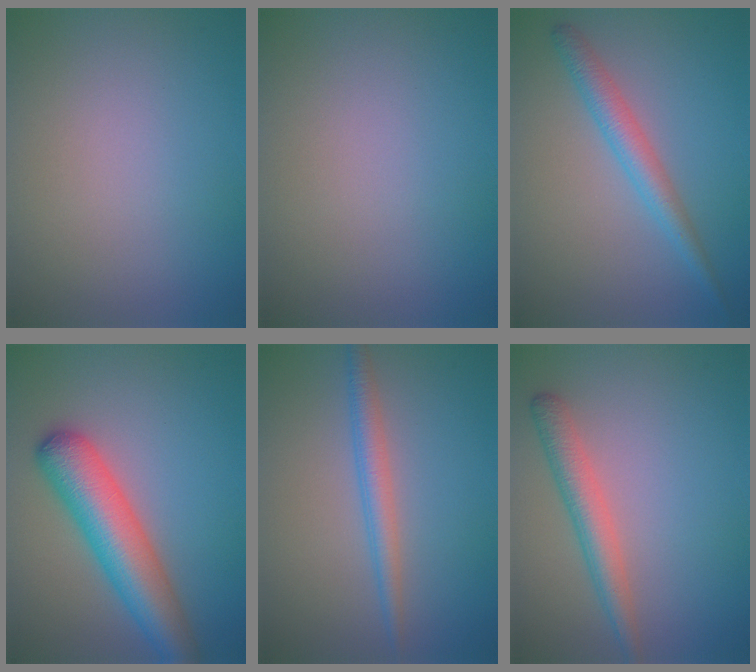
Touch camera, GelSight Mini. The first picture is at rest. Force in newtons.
{"total": 0.0}
{"total": 2.9, "press": 2.9, "slide": 0.0}
{"total": 7.1, "press": 7.1, "slide": 0.2}
{"total": 2.5, "press": 2.5, "slide": 0.0}
{"total": 3.1, "press": 3.1, "slide": 0.2}